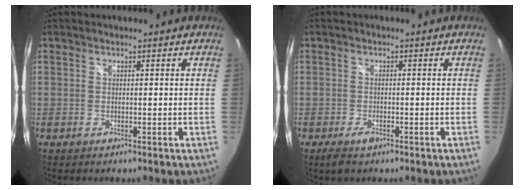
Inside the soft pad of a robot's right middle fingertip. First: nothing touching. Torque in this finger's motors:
{"motor_torque": [0.19, -0.27, 0.04, 0.02]}